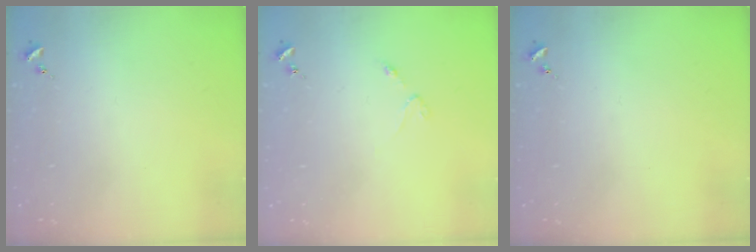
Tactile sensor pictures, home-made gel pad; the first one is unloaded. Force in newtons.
{"total": 2.5, "press": 2.4, "slide": 0.4}
{"total": 0.0}